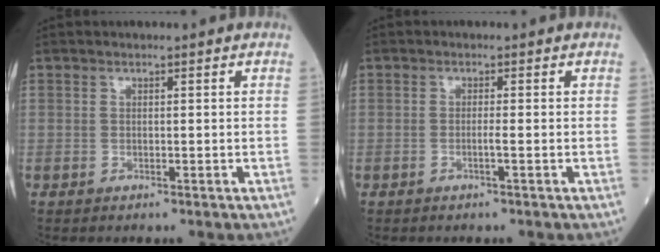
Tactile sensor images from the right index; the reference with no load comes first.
{"total": 0.7, "force": [-0.3, -0.2, 0.7], "torque": [-0.011, 0.002, -0.005]}